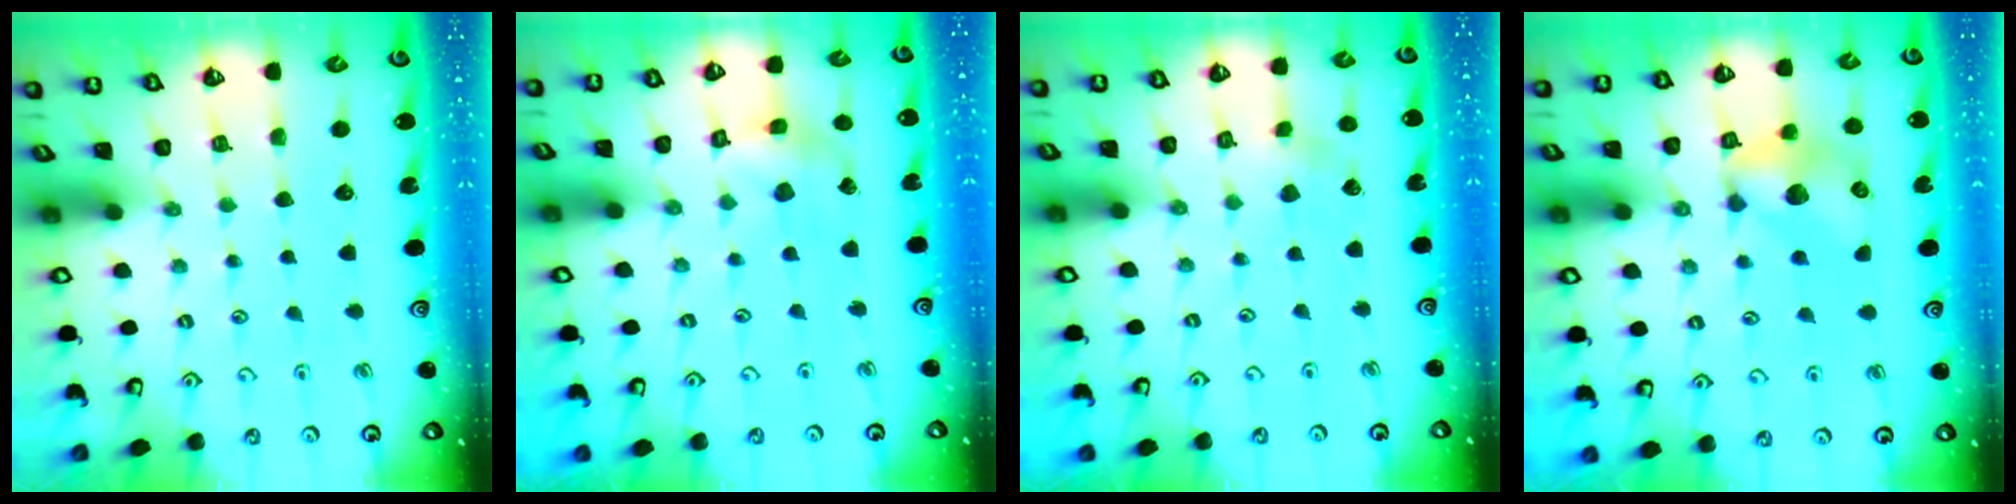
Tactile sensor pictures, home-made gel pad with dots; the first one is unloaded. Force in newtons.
{"total": 5.9, "press": 5.9, "slide": 0.5}
{"total": 2.9, "press": 2.8, "slide": 0.8}
{"total": 12.1, "press": 12.0, "slide": 1.0}